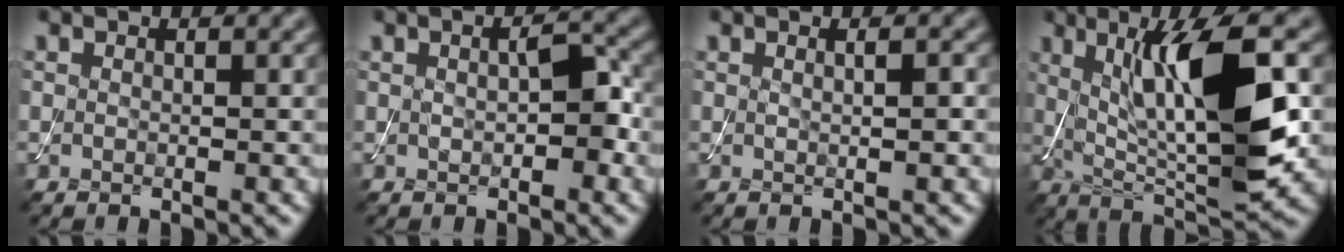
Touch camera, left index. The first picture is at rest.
{"total": 3.0, "force": [0.0, 1.4, 2.7], "torque": [-0.044, 0.001, 0.000]}
{"total": 1.3, "force": [0.3, 0.3, 1.2], "torque": [-0.013, -0.006, 0.002]}
{"total": 10.9, "force": [2.0, 2.9, 10.3], "torque": [-0.159, -0.001, 0.038]}